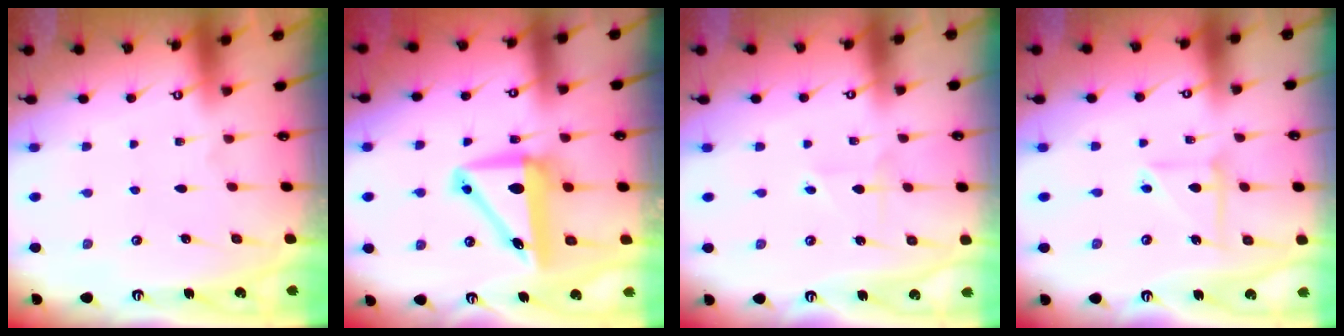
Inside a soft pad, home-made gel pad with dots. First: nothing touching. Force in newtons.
{"total": 10.3, "press": 10.1, "slide": 2.1}
{"total": 3.2, "press": 3.2, "slide": 0.5}
{"total": 8.4, "press": 8.3, "slide": 1.1}